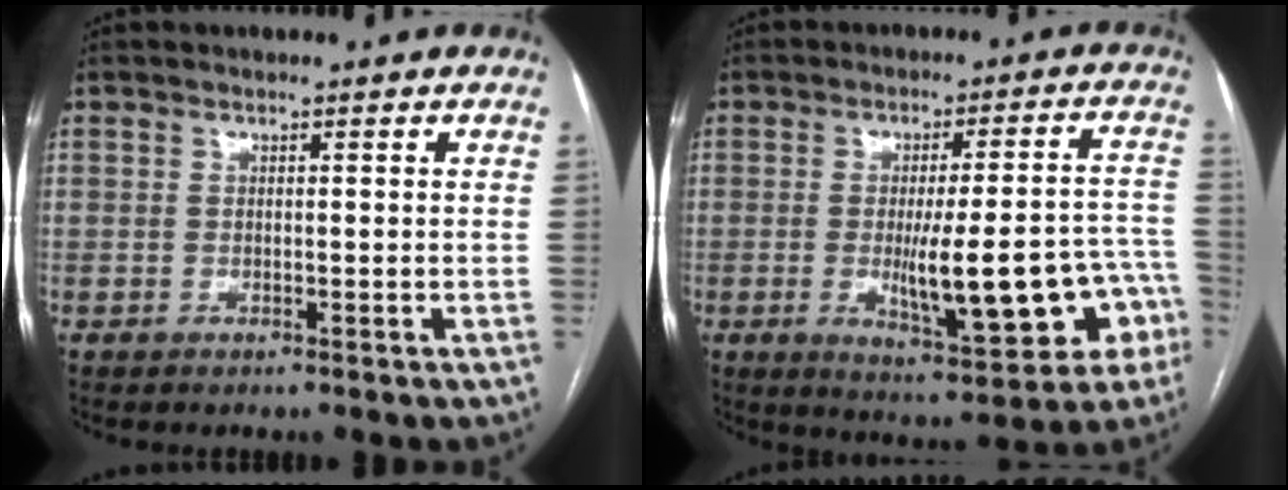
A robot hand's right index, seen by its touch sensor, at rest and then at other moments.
{"total": 16.7, "force": [-4.6, 3.7, 15.6], "torque": [-0.180, 0.021, -0.046]}